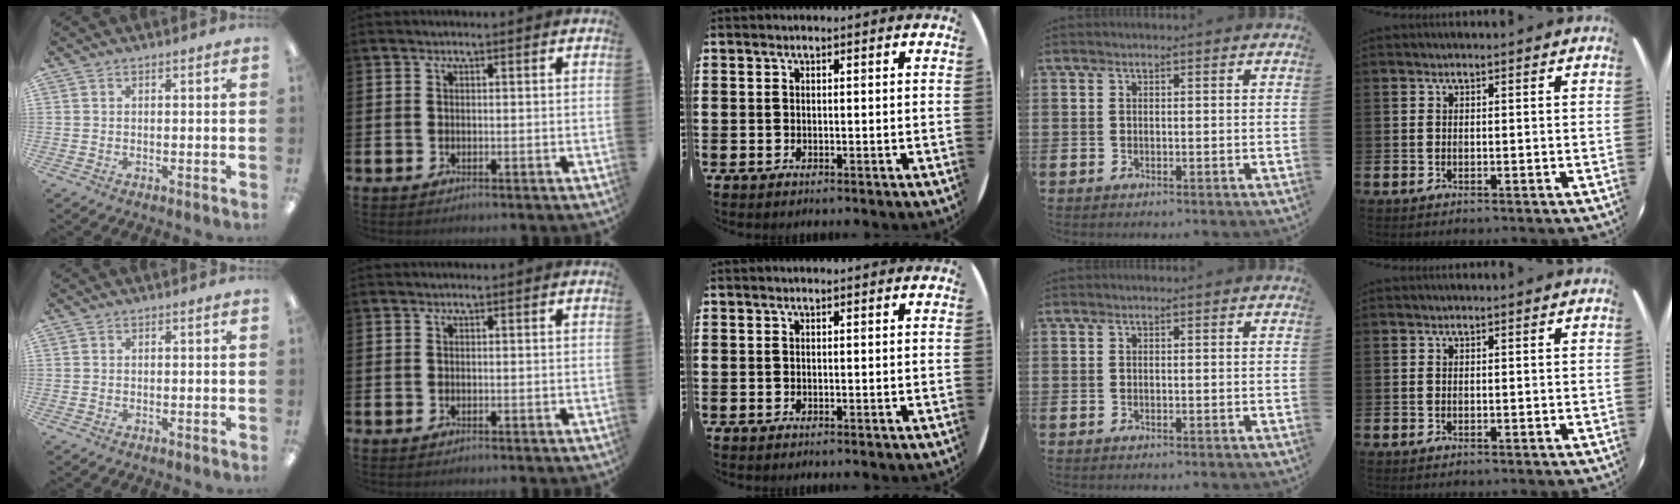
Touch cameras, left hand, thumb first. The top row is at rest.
{}